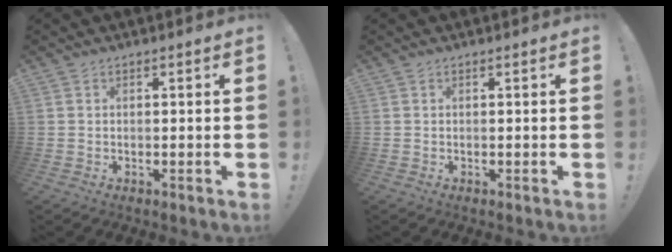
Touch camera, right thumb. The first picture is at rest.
{"total": 0.0}